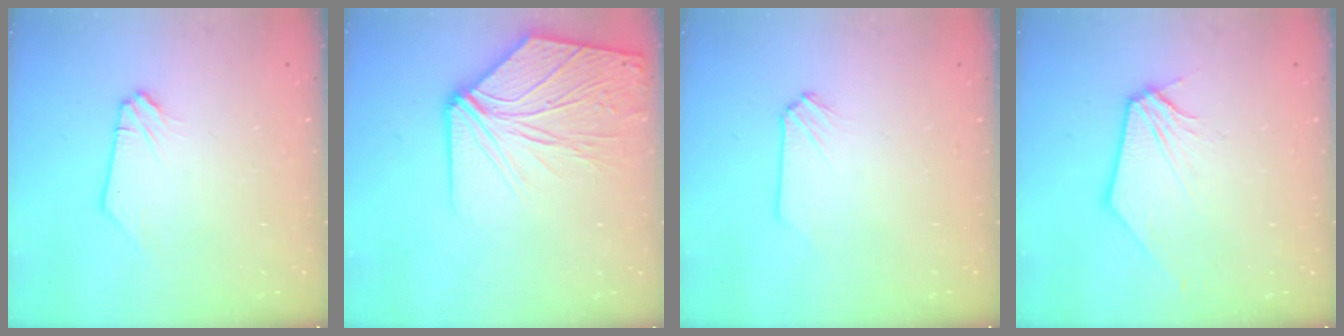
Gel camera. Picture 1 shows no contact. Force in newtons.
{"total": 12.3, "press": 12.2, "slide": 1.7}
{"total": 0.0}
{"total": 1.2, "press": 1.2, "slide": 0.3}